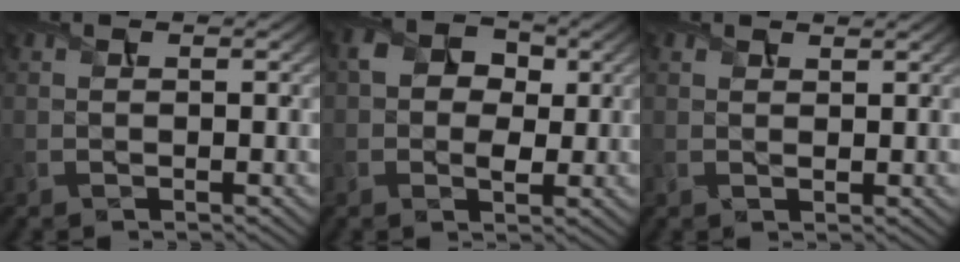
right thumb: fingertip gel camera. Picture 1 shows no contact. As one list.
[{"total": 4.7, "force": [0.3, 3.5, 3.2], "torque": [-0.051, 0.001, -0.002]}, {"total": 1.2, "force": [1.0, 0.5, 0.4], "torque": [-0.014, -0.002, 0.020]}]